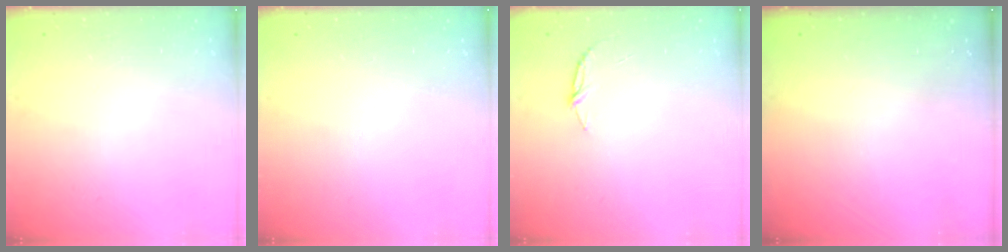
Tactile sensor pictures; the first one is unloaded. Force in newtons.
{"total": 0.0}
{"total": 4.8, "press": 4.8, "slide": 0.5}
{"total": 0.0}